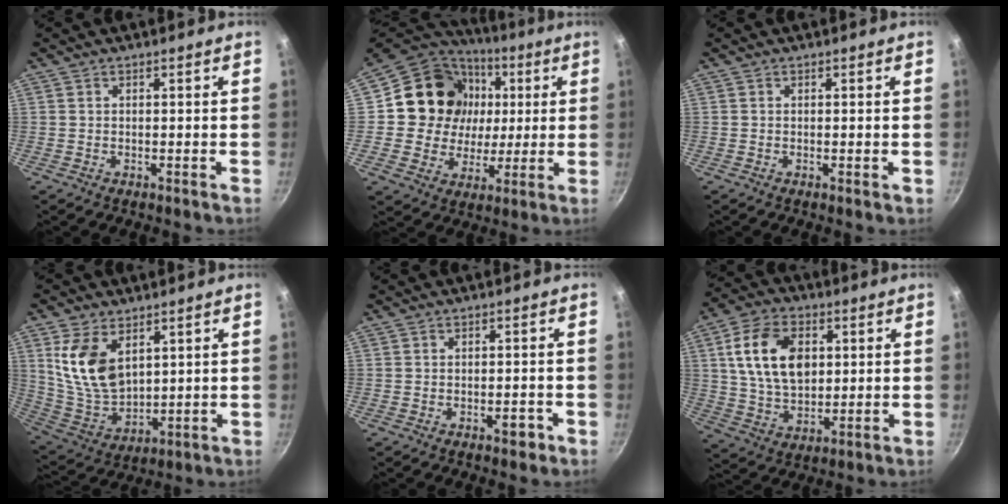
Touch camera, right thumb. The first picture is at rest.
{"total": 18.4, "force": [3.3, 16.5, 7.4], "torque": [-0.115, 0.009, 0.054]}
{"total": 0.6, "force": [-0.1, 0.1, 0.5], "torque": [-0.008, -0.001, -0.002]}
{"total": 13.0, "force": [4.8, 7.9, 9.1], "torque": [-0.158, -0.039, 0.109]}
{"total": 2.4, "force": [-1.3, 1.2, 1.7], "torque": [-0.015, 0.014, -0.015]}
{"total": 14.8, "force": [3.4, 9.8, 10.6], "torque": [-0.171, -0.005, 0.063]}